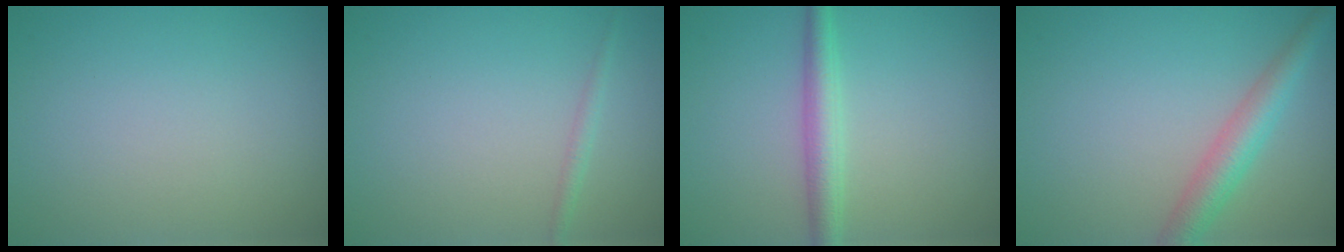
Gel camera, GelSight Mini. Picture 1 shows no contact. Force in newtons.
{"total": 0.8, "press": 0.8, "slide": 0.0}
{"total": 2.7, "press": 2.7, "slide": 0.0}
{"total": 3.3, "press": 3.3, "slide": 0.1}